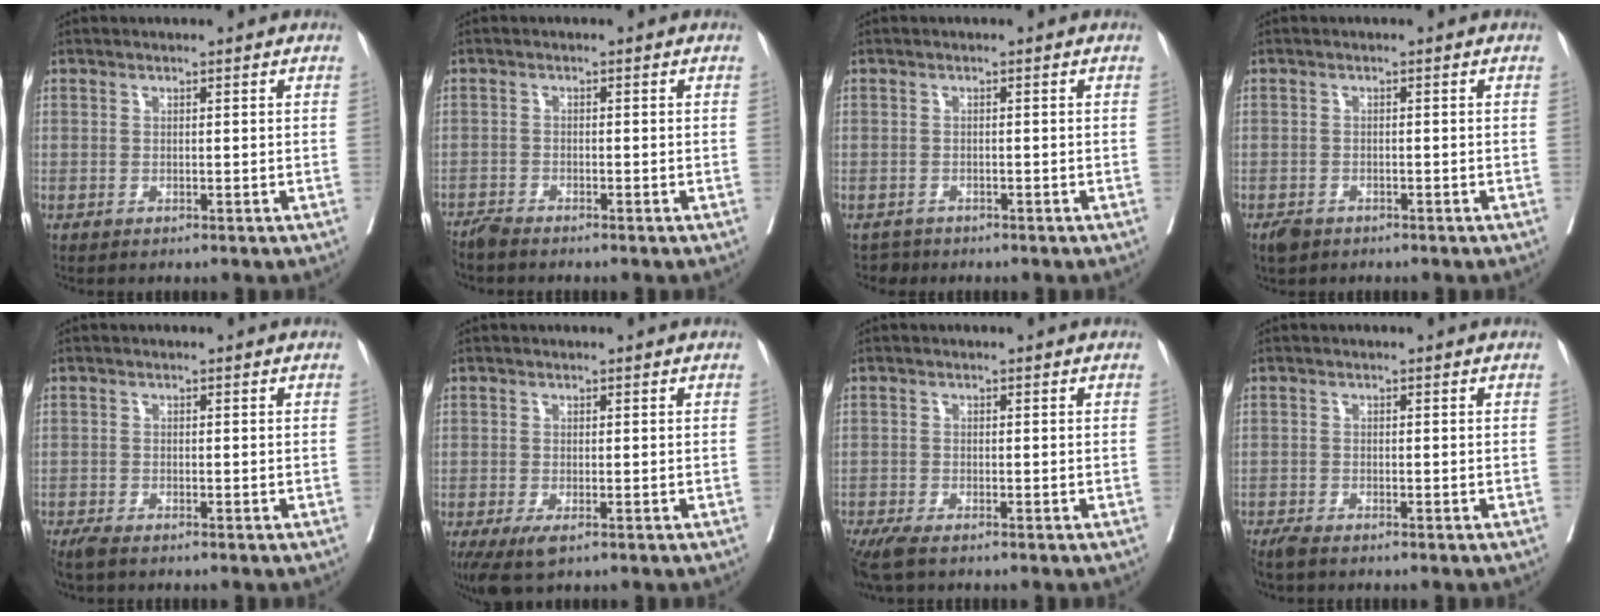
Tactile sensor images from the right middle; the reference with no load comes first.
{"total": 1.8, "force": [-1.8, -0.2, 0.3], "torque": [-0.004, -0.005, -0.038]}
{"total": 0.0}
{"total": 1.9, "force": [-1.4, 1.2, 0.5], "torque": [-0.012, 0.001, -0.020]}
{"total": 2.4, "force": [-2.1, 0.3, 1.1], "torque": [-0.021, -0.007, -0.038]}
{"total": 4.2, "force": [-2.5, 1.2, 3.1], "torque": [-0.058, -0.014, -0.040]}
{"total": 4.4, "force": [-3.6, 0.7, 2.5], "torque": [-0.047, -0.013, -0.064]}
{"total": 2.2, "force": [-2.0, 0.1, 0.9], "torque": [-0.018, -0.006, -0.037]}